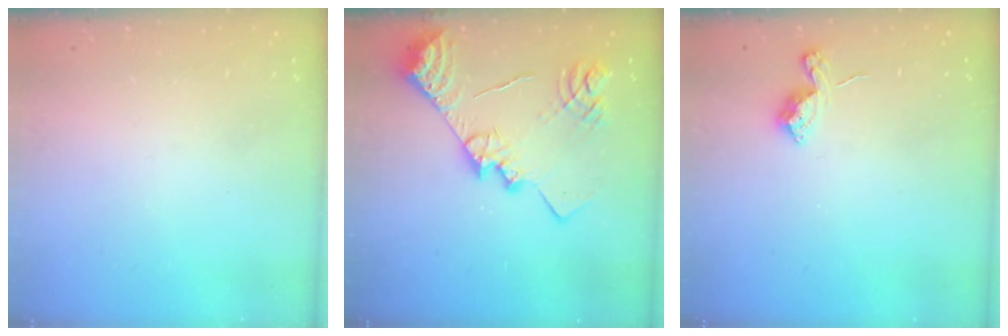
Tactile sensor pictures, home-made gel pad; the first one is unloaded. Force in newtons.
{"total": 18.4, "press": 18.3, "slide": 1.7}
{"total": 8.0, "press": 8.0, "slide": 0.6}